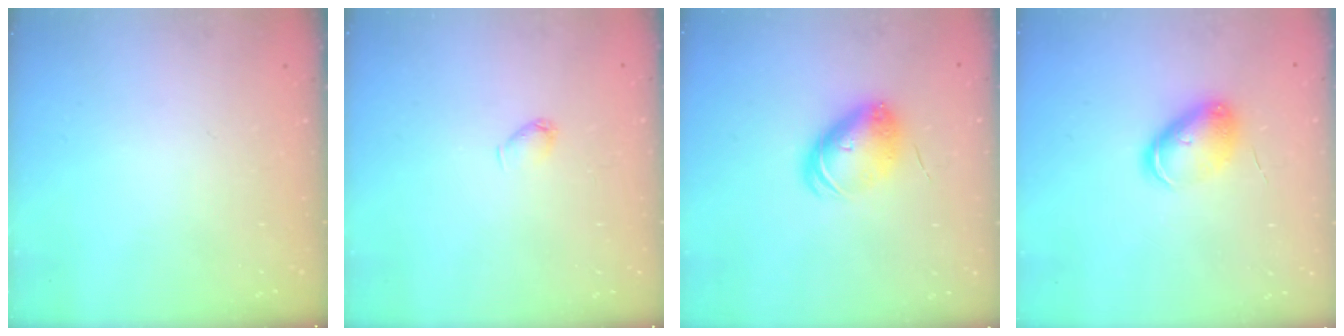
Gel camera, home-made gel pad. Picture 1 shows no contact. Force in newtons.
{"total": 3.0, "press": 3.0, "slide": 0.3}
{"total": 7.5, "press": 7.4, "slide": 1.2}
{"total": 7.2, "press": 7.2, "slide": 0.9}